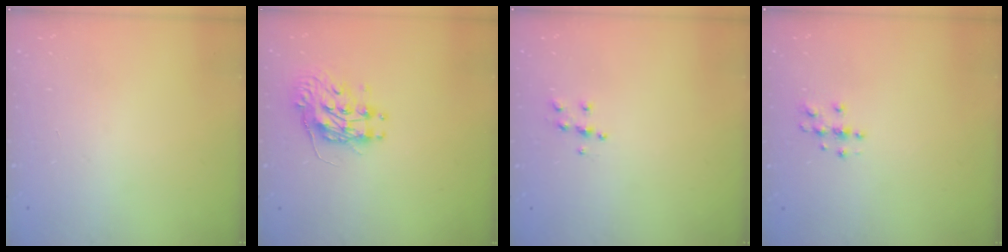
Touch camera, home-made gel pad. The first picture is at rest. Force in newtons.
{"total": 9.6, "press": 9.6, "slide": 0.4}
{"total": 5.5, "press": 5.5, "slide": 0.5}
{"total": 3.8, "press": 3.8, "slide": 0.4}